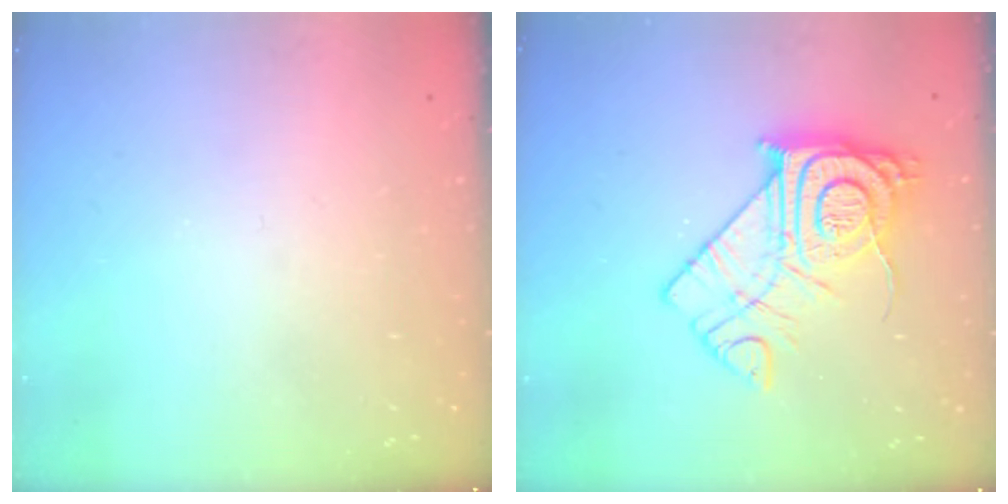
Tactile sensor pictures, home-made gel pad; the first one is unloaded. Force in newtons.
{"total": 17.2, "press": 17.1, "slide": 1.3}